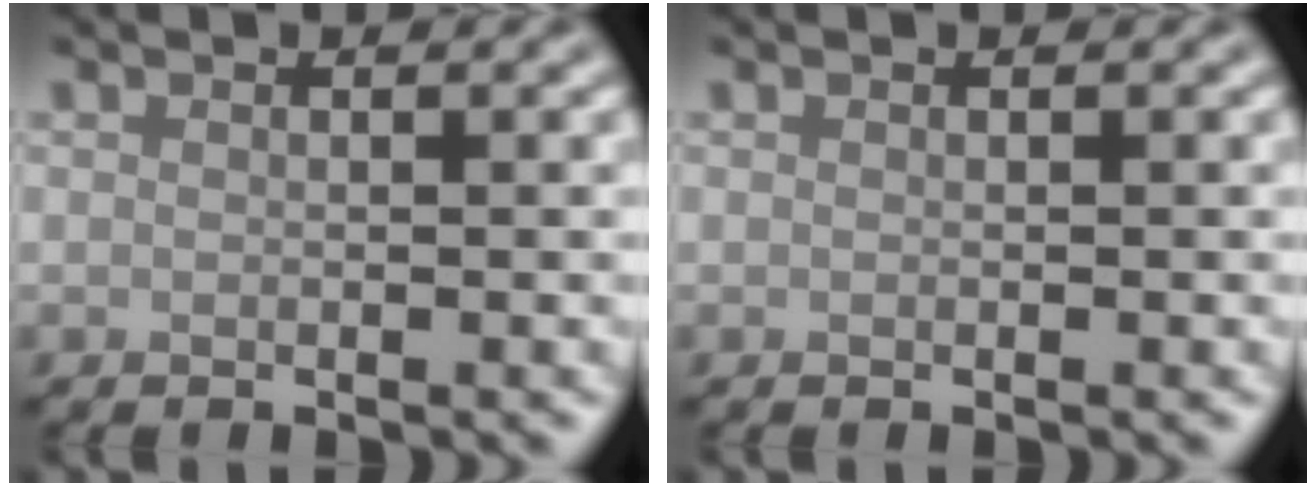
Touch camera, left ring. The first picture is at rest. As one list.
[{"total": 0.0}]